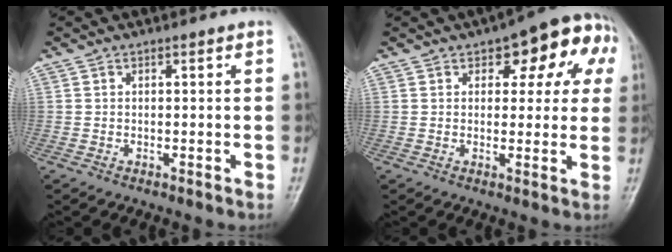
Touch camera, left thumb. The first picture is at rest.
{"total": 12.3, "force": [4.9, 6.4, 9.4], "torque": [-0.060, 0.013, 0.052]}